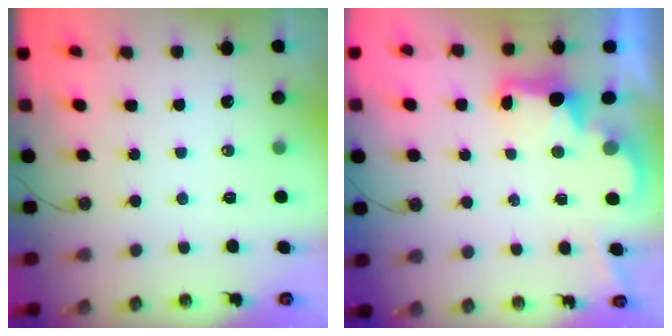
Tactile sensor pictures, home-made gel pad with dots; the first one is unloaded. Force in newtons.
{"total": 2.9, "press": 2.8, "slide": 0.6}